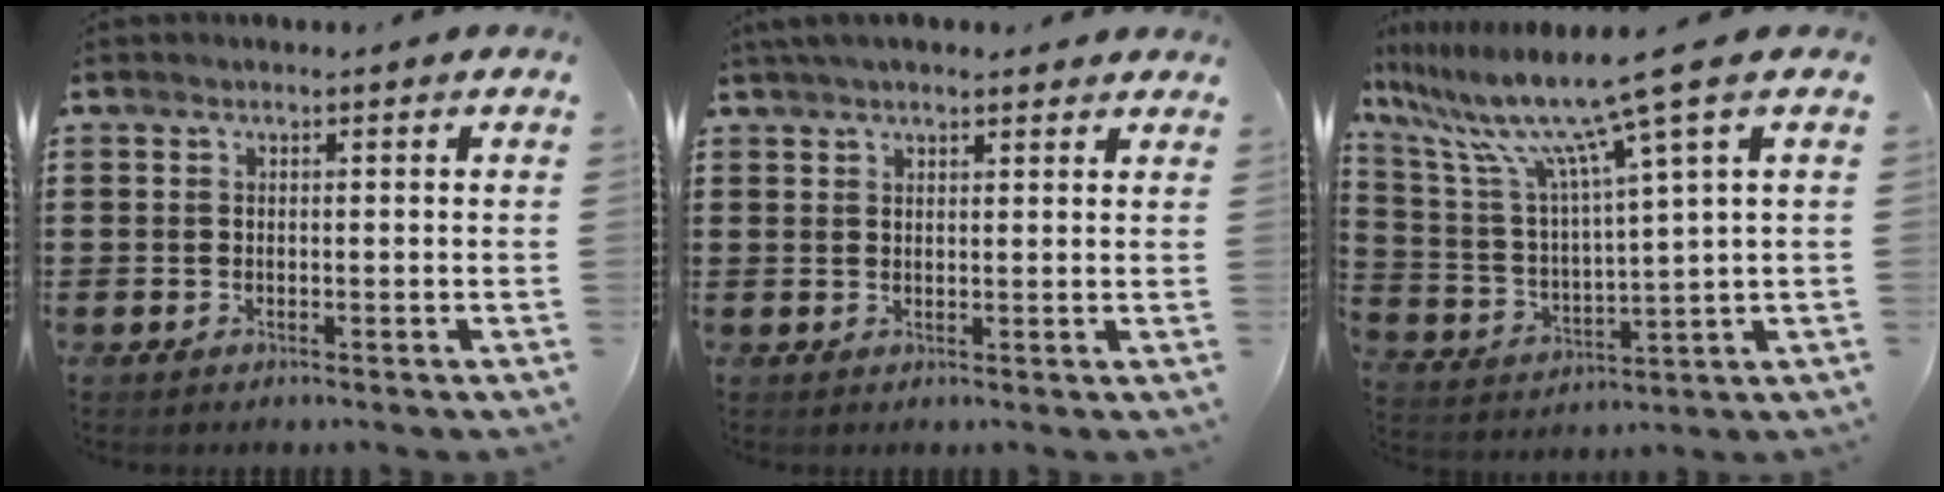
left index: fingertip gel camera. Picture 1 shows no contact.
{"total": 3.2, "force": [2.7, 0.7, 1.6], "torque": [-0.037, 0.003, 0.051]}
{"total": 12.2, "force": [8.2, 0.0, 9.0], "torque": [-0.212, -0.043, 0.126]}